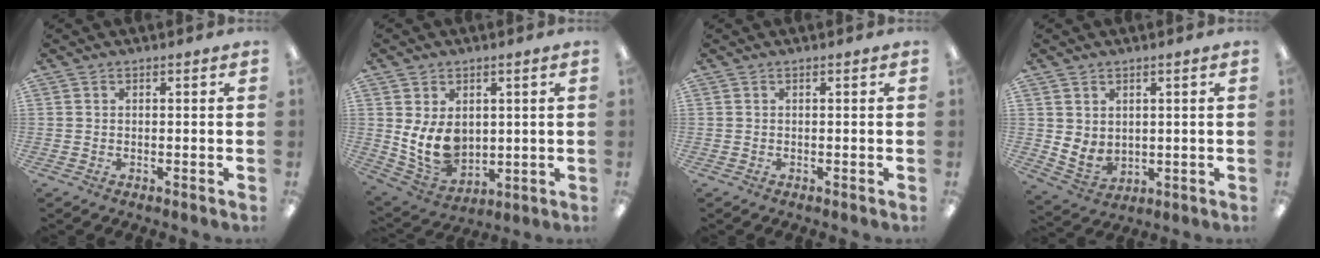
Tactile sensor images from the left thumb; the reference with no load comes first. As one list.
[{"total": 10.4, "force": [2.0, 7.8, 6.5], "torque": [-0.135, -0.014, 0.040]}, {"total": 0.0}, {"total": 4.7, "force": [2.0, 3.8, 1.8], "torque": [-0.046, -0.017, 0.039]}]